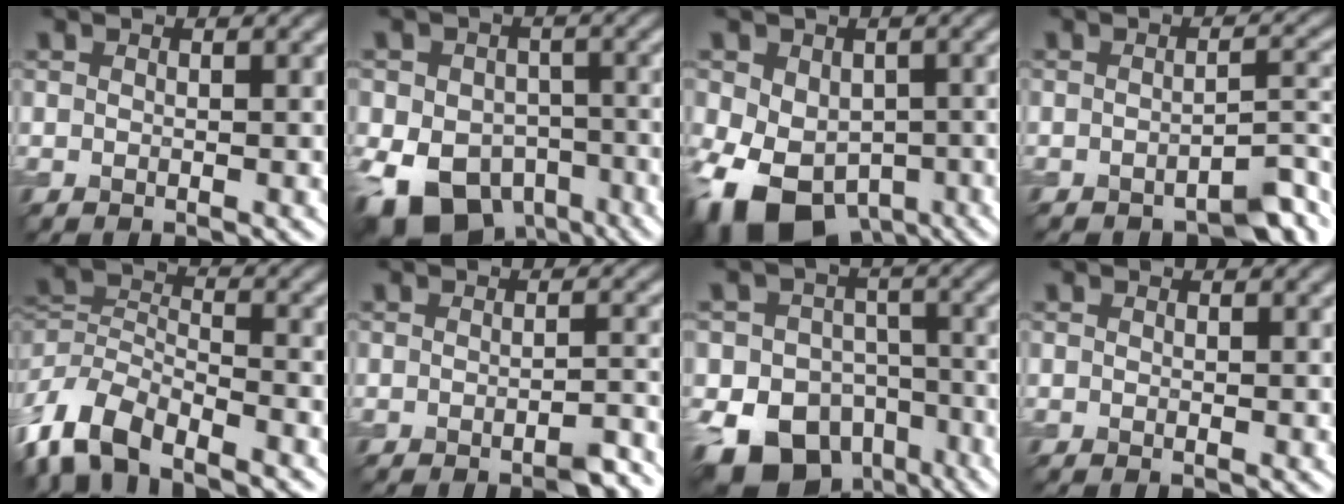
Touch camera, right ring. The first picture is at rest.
{"total": 11.7, "force": [-5.6, 8.1, 6.4], "torque": [-0.100, -0.033, -0.091]}
{"total": 10.3, "force": [-4.5, 7.0, 6.0], "torque": [-0.107, -0.039, -0.066]}
{"total": 3.2, "force": [-2.2, 1.0, 2.1], "torque": [-0.027, 0.002, -0.030]}
{"total": 8.1, "force": [-5.5, 3.8, 4.5], "torque": [-0.095, -0.005, -0.118]}
{"total": 2.4, "force": [-1.8, 0.5, 1.5], "torque": [-0.014, 0.002, -0.027]}
{"total": 15.2, "force": [-8.7, 11.0, 5.9], "torque": [-0.082, -0.052, -0.140]}
{"total": 0.0}